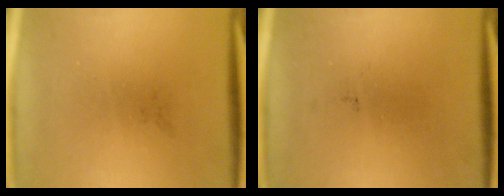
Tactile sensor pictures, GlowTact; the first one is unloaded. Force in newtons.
{"total": 0.0}